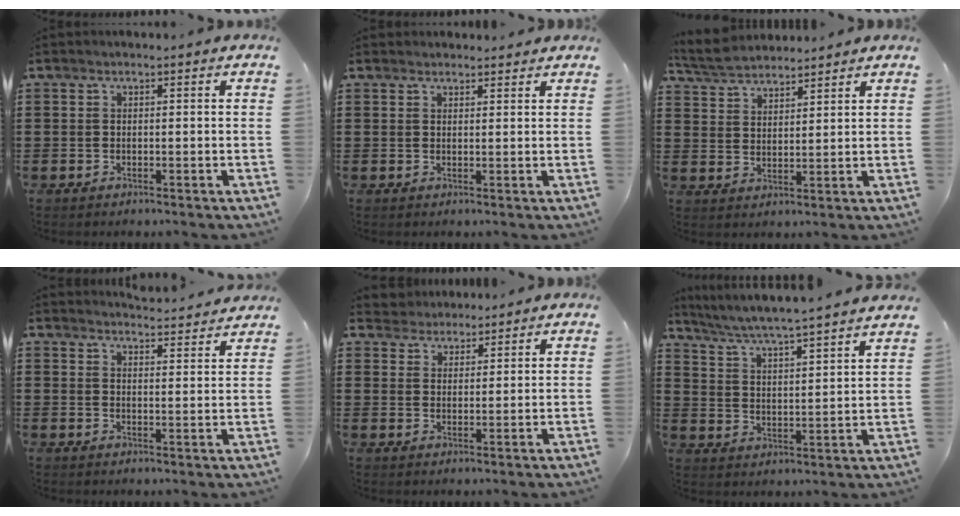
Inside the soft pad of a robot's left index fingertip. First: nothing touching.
{"total": 1.6, "force": [1.5, 0.4, 0.0], "torque": [-0.003, 0.002, 0.030]}
{"total": 4.7, "force": [4.5, 1.1, 0.9], "torque": [-0.036, -0.009, 0.083]}
{"total": 3.8, "force": [3.7, -0.3, 0.2], "torque": [-0.008, -0.026, 0.065]}
{"total": 3.2, "force": [2.9, 1.2, -0.8], "torque": [0.001, -0.003, 0.055]}
{"total": 4.5, "force": [4.2, -1.0, 1.2], "torque": [-0.044, -0.036, 0.064]}